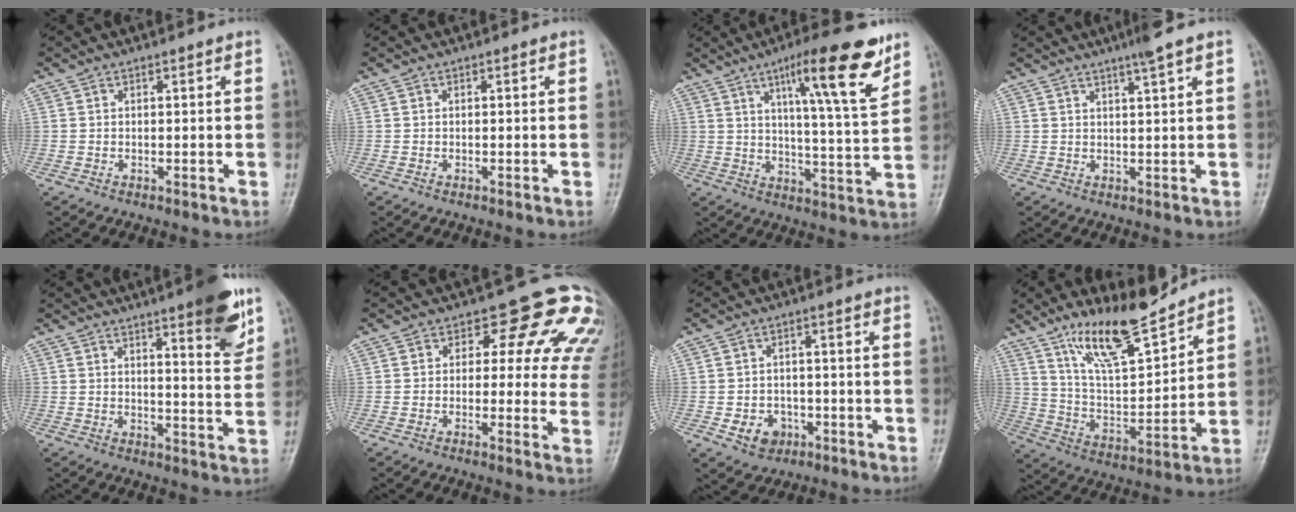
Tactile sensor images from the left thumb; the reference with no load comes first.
{"total": 0.0}
{"total": 16.0, "force": [9.3, 2.6, 12.8], "torque": [-0.176, -0.046, 0.141]}
{"total": 4.3, "force": [2.9, -0.4, 3.2], "torque": [-0.053, -0.009, 0.048]}
{"total": 10.3, "force": [6.1, 1.9, 8.1], "torque": [-0.090, -0.034, 0.077]}
{"total": 13.0, "force": [6.4, 7.4, 8.5], "torque": [-0.044, -0.020, 0.047]}
{"total": 5.4, "force": [-2.1, 4.5, 2.2], "torque": [-0.015, 0.014, -0.028]}
{"total": 14.4, "force": [11.5, 3.1, 8.2], "torque": [-0.124, -0.074, 0.216]}